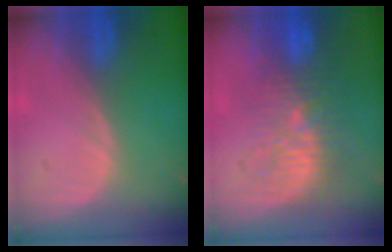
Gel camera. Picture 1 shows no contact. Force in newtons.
{"total": 9.5, "press": 9.1, "slide": 2.7}